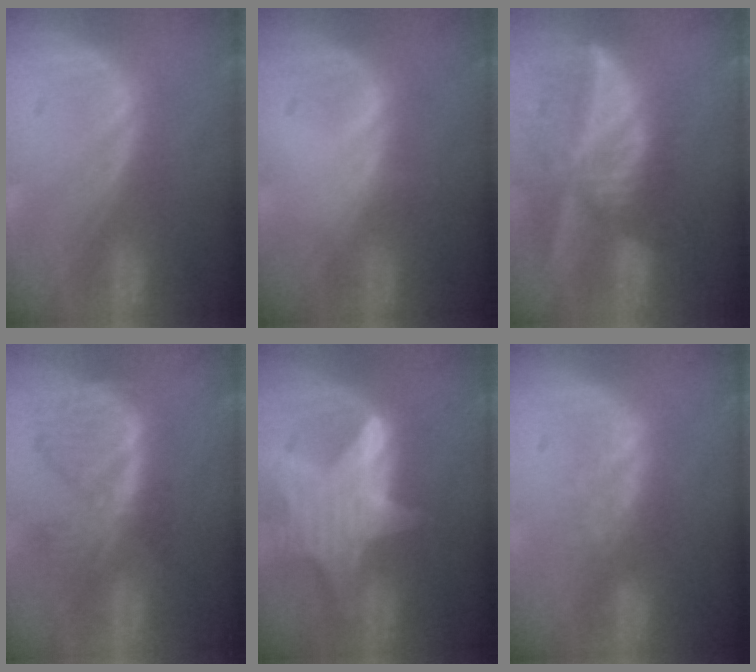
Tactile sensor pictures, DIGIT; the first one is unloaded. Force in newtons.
{"total": 0.5, "press": 0.1, "slide": 0.5}
{"total": 9.8, "press": 8.6, "slide": 4.6}
{"total": 8.2, "press": 7.1, "slide": 4.0}
{"total": 9.0, "press": 9.0, "slide": 0.7}
{"total": 2.7, "press": 2.7, "slide": 0.6}